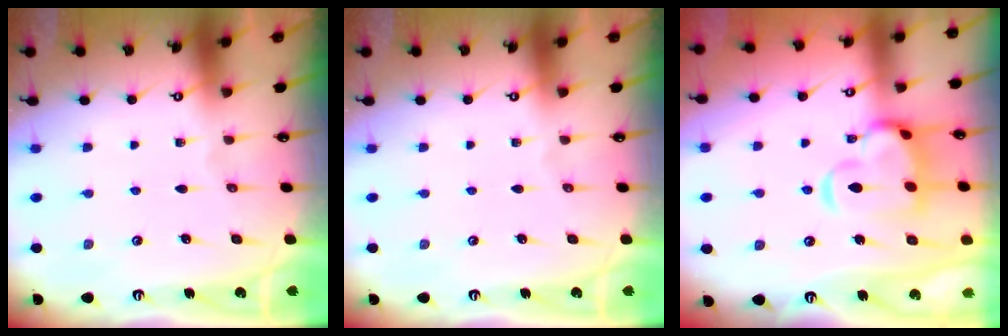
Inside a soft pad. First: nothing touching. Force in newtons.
{"total": 0.0}
{"total": 6.6, "press": 6.5, "slide": 1.4}